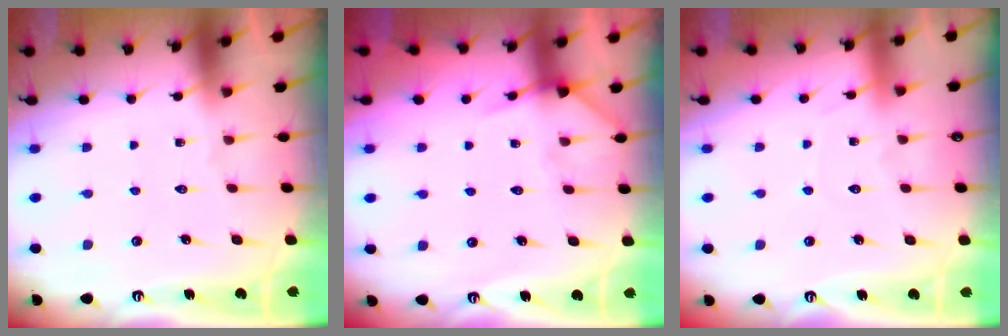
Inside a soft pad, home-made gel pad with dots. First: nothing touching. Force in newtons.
{"total": 4.4, "press": 4.3, "slide": 0.7}
{"total": 3.6, "press": 3.6, "slide": 0.5}